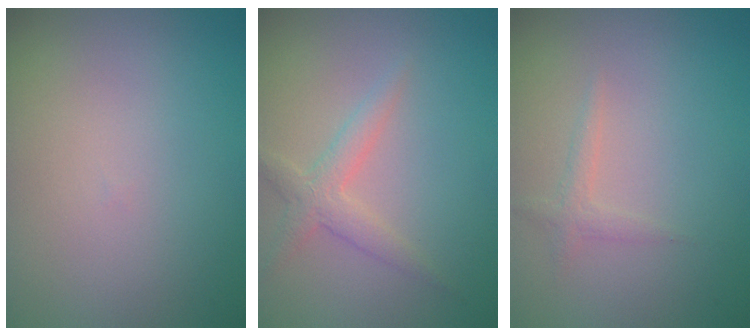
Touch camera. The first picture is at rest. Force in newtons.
{"total": 2.2, "press": 2.2, "slide": 0.0}
{"total": 1.0, "press": 1.0, "slide": 0.0}